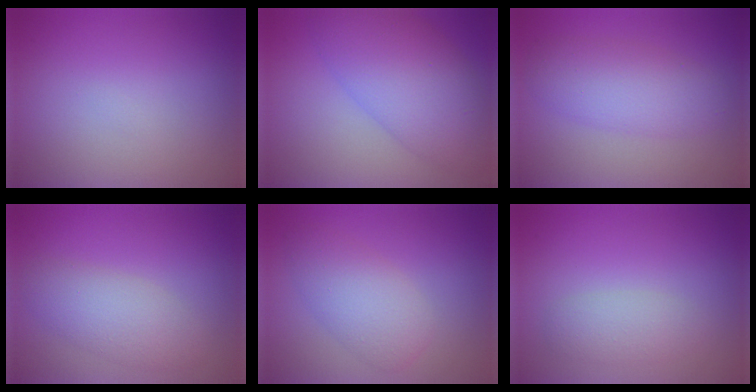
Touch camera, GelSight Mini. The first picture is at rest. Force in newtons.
{"total": 7.5, "press": 7.5, "slide": 0.3}
{"total": 4.4, "press": 4.4, "slide": 0.2}
{"total": 3.5, "press": 3.5, "slide": 0.3}
{"total": 4.0, "press": 4.0, "slide": 0.0}
{"total": 2.1, "press": 2.1, "slide": 0.2}